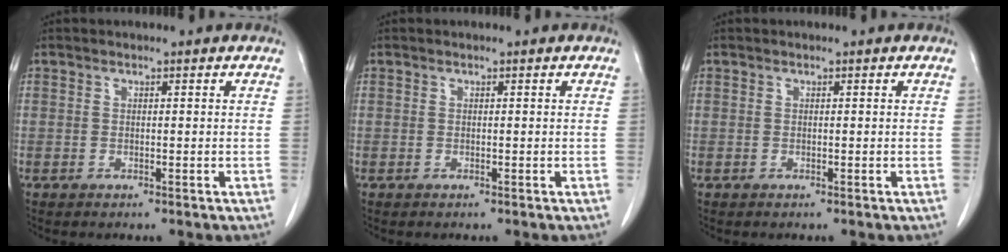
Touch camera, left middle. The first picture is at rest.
{"total": 0.0}
{"total": 0.0}